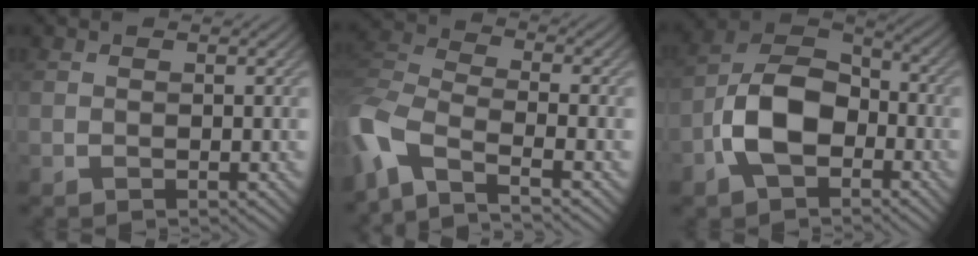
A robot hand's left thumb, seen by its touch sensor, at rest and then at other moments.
{"total": 9.5, "force": [-6.2, 3.3, 6.3], "torque": [-0.151, -0.015, -0.137]}
{"total": 9.8, "force": [-3.5, 6.0, 6.9], "torque": [-0.148, 0.004, -0.080]}